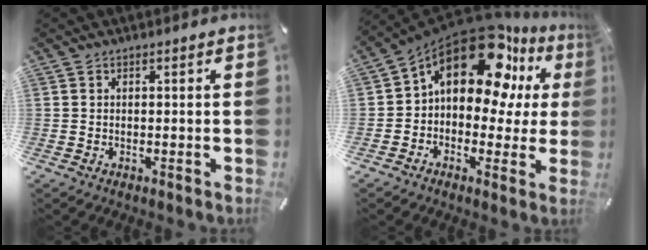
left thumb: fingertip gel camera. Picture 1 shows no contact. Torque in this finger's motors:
{"motor_torque": [2.25, 2.76, 1.65, -1.12, 0.21]}